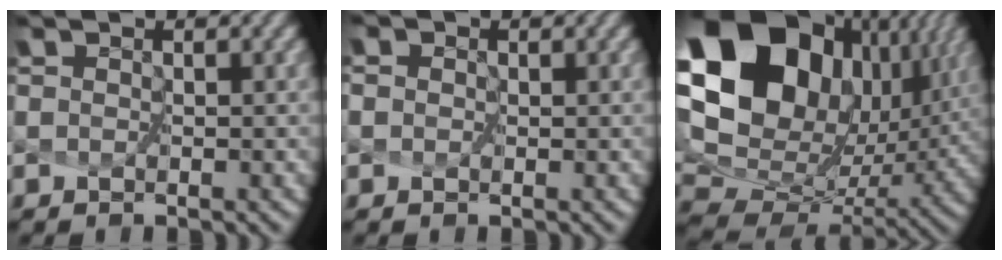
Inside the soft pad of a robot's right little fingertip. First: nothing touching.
{"total": 0.9, "force": [0.2, 0.7, 0.4], "torque": [-0.005, 0.005, -0.001]}
{"total": 20.5, "force": [8.0, 14.8, 11.7], "torque": [-0.297, 0.031, 0.173]}